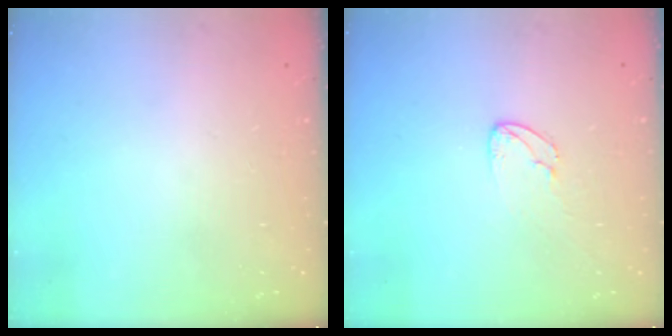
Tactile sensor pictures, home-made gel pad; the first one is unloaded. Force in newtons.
{"total": 3.1, "press": 3.1, "slide": 0.3}